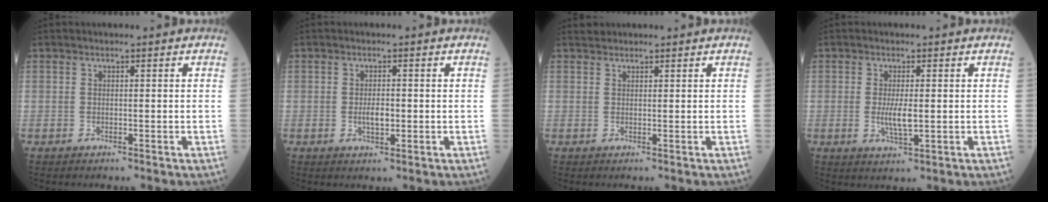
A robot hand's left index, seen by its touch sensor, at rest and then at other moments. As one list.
[{"total": 2.4, "force": [-0.4, 1.0, 2.2], "torque": [-0.044, 0.001, -0.004]}, {"total": 1.2, "force": [1.2, 0.3, -0.1], "torque": [-0.006, 0.014, 0.024]}, {"total": 3.6, "force": [-0.2, 0.9, 3.4], "torque": [-0.073, -0.006, -0.001]}]